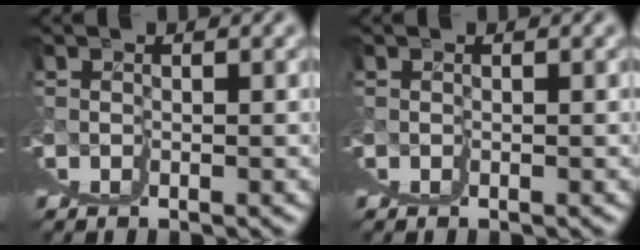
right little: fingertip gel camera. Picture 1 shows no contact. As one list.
[{"total": 0.0}]